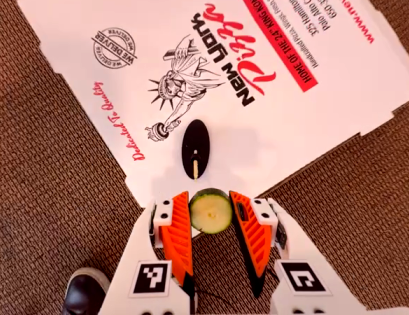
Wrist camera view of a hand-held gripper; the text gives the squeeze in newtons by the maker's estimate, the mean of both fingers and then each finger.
{"total": 7.3, "left": 7.4, "right": 7.1}